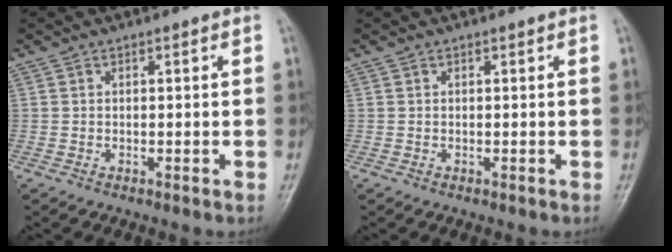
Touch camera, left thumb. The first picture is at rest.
{"total": 0.0}